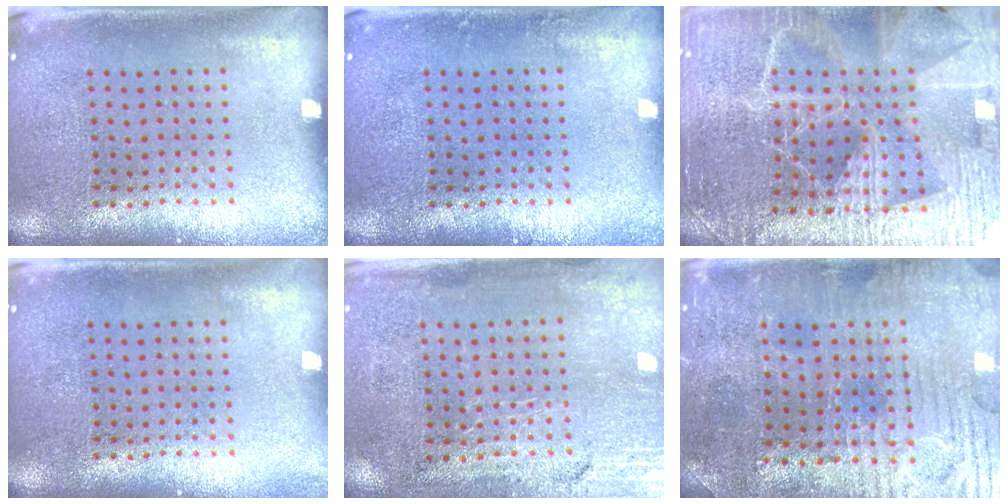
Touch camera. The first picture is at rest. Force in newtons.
{"total": 0.7, "press": 0.7, "slide": 0.1}
{"total": 4.3, "press": 4.1, "slide": 1.3}
{"total": 0.7, "press": 0.7, "slide": 0.1}
{"total": 3.3, "press": 2.9, "slide": 1.5}
{"total": 2.2, "press": 2.2, "slide": 0.5}